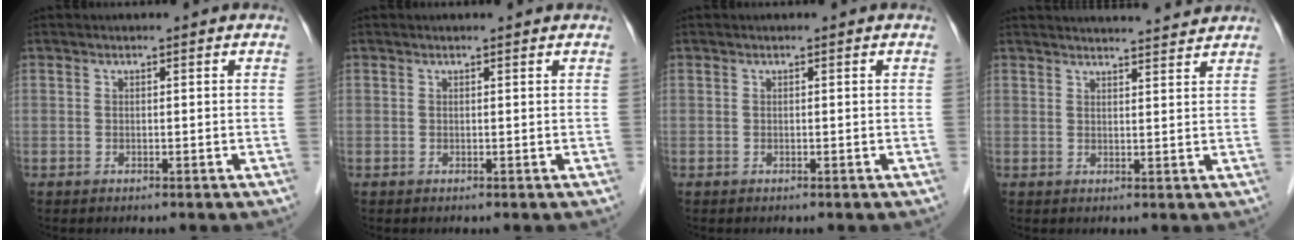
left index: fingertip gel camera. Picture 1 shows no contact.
{"total": 0.5, "force": [0.5, 0.0, 0.1], "torque": [-0.006, -0.002, 0.006]}
{"total": 0.0}
{"total": 8.6, "force": [8.5, 0.1, 1.7], "torque": [-0.020, 0.011, 0.101]}